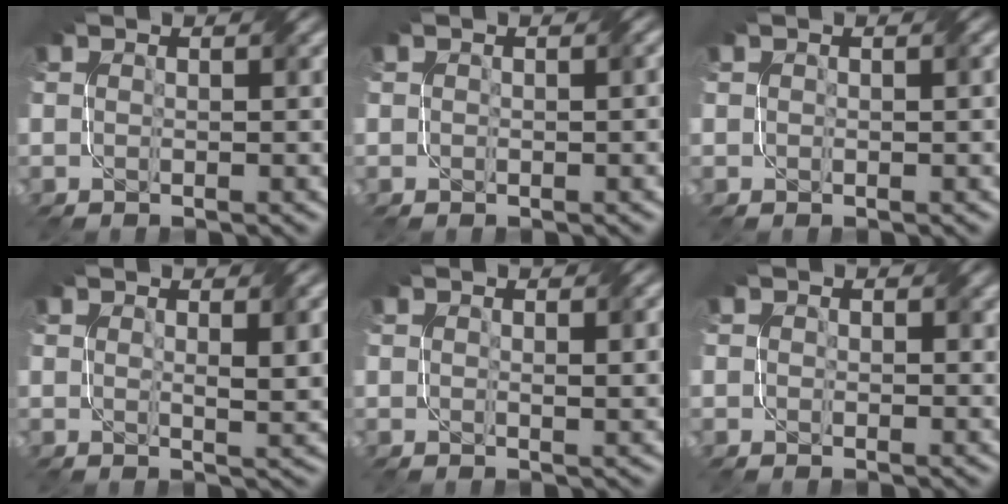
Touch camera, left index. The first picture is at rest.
{"total": 0.8, "force": [0.1, 0.5, 0.6], "torque": [-0.007, 0.000, 0.002]}
{"total": 0.6, "force": [0.3, 0.4, 0.3], "torque": [-0.005, 0.001, 0.004]}
{"total": 2.6, "force": [1.1, 0.6, 2.2], "torque": [-0.034, -0.003, 0.024]}
{"total": 1.4, "force": [0.7, 0.3, 1.2], "torque": [-0.015, -0.001, 0.015]}
{"total": 1.6, "force": [0.9, 1.2, 0.3], "torque": [-0.005, -0.004, 0.012]}